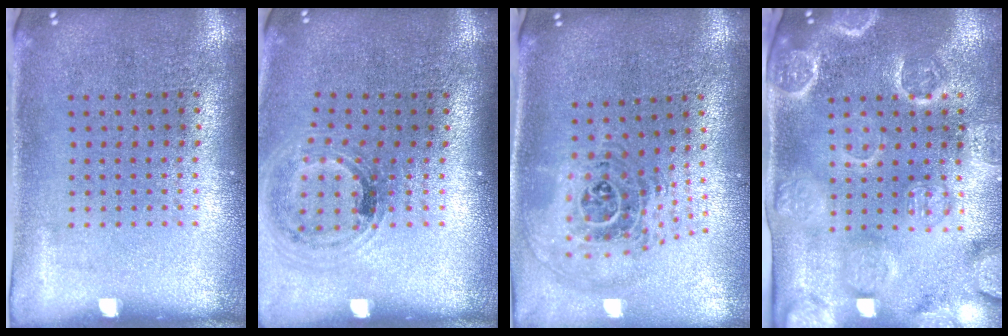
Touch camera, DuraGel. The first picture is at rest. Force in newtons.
{"total": 1.0, "press": 1.0, "slide": 0.3}
{"total": 1.5, "press": 1.3, "slide": 0.8}
{"total": 3.9, "press": 3.6, "slide": 1.5}